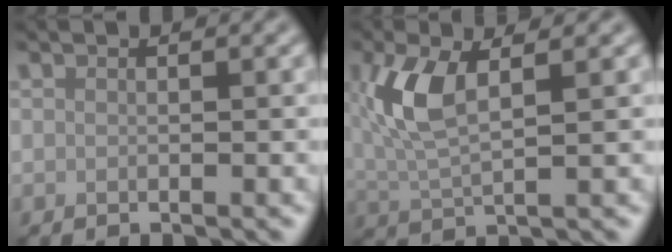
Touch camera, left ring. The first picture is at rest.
{"total": 5.1, "force": [1.4, 2.0, 4.5], "torque": [-0.107, 0.007, 0.027]}